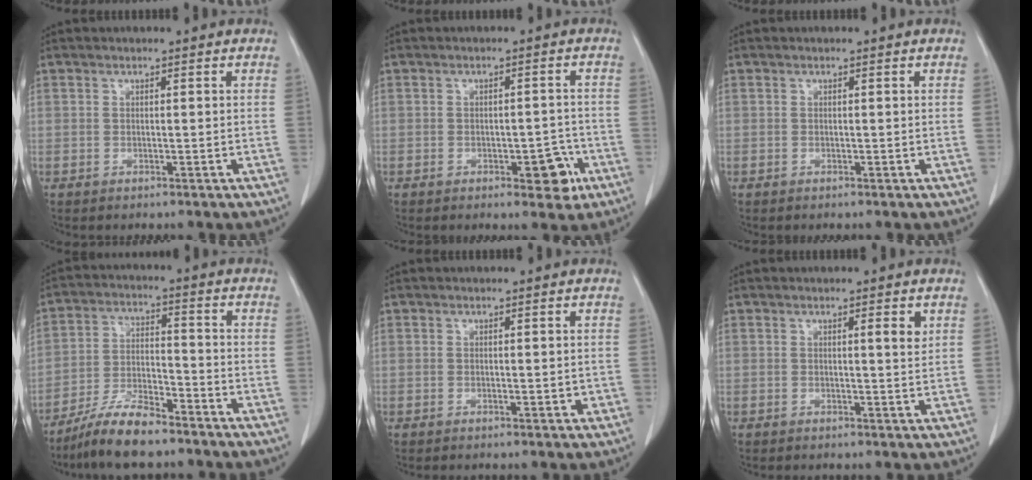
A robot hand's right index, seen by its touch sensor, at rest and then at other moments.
{"total": 4.9, "force": [-2.2, 2.2, 3.8], "torque": [-0.039, 0.008, -0.022]}
{"total": 0.0}
{"total": 9.1, "force": [-7.4, 1.9, 4.9], "torque": [-0.097, -0.012, -0.140]}
{"total": 1.2, "force": [-0.1, 0.4, 1.1], "torque": [-0.016, -0.002, 0.002]}
{"total": 1.9, "force": [0.9, 0.2, 1.6], "torque": [-0.027, -0.003, 0.011]}